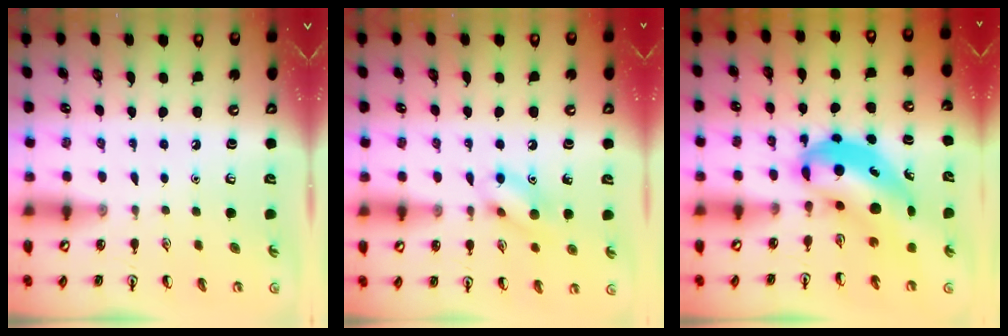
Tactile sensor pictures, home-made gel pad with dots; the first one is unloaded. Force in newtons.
{"total": 10.5, "press": 10.5, "slide": 0.7}
{"total": 7.8, "press": 7.6, "slide": 1.7}